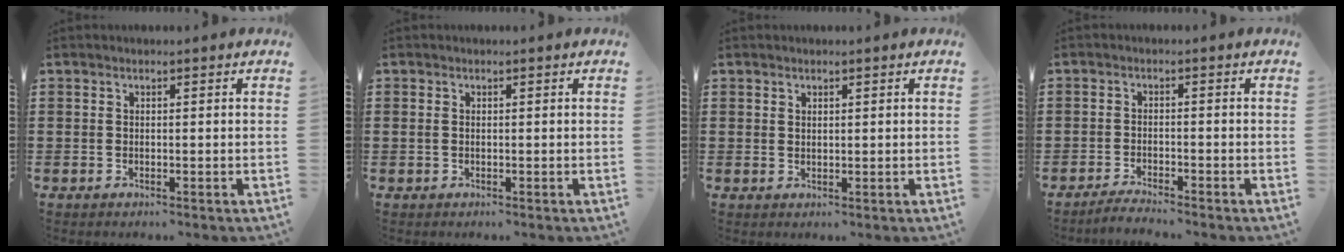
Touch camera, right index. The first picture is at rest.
{"total": 0.7, "force": [0.1, 0.4, 0.5], "torque": [-0.011, 0.002, 0.002]}
{"total": 0.7, "force": [0.7, 0.1, 0.1], "torque": [-0.002, 0.002, 0.014]}
{"total": 2.2, "force": [-2.1, -0.5, 0.2], "torque": [-0.005, 0.002, -0.041]}